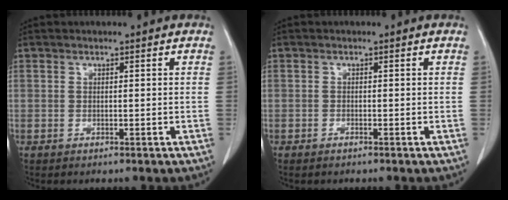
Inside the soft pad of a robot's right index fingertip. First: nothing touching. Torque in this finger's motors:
{"motor_torque": [0.21, -0.16, 0.10, 0.04]}